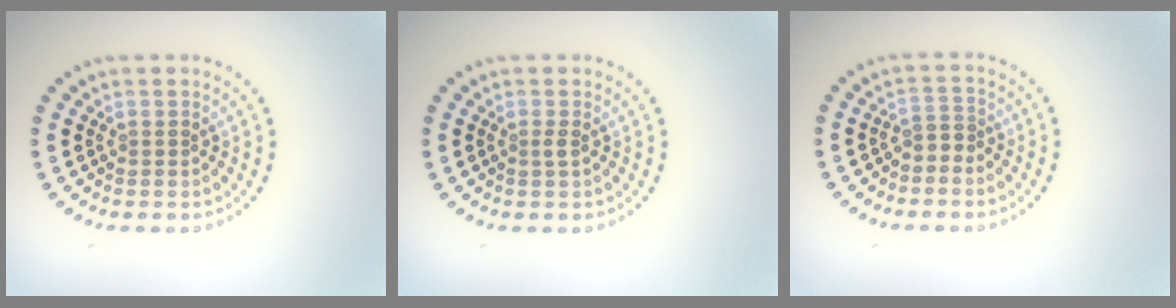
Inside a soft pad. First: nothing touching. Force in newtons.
{"total": 0.7, "press": 0.4, "slide": 0.5}
{"total": 1.4, "press": 1.1, "slide": 0.9}